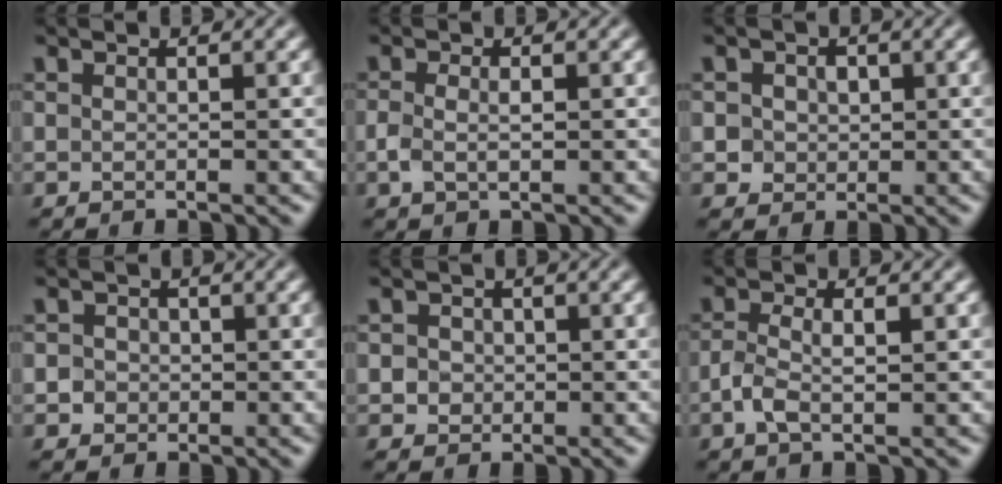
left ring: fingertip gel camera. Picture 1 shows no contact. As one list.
[{"total": 1.8, "force": [-0.3, 1.0, 1.5], "torque": [-0.035, -0.001, -0.005]}, {"total": 2.8, "force": [0.6, 2.5, 1.1], "torque": [-0.013, 0.005, 0.008]}, {"total": 2.3, "force": [0.1, 2.2, 0.7], "torque": [0.009, 0.008, -0.010]}, {"total": 2.3, "force": [0.3, 2.1, 0.7], "torque": [0.005, 0.005, 0.003]}, {"total": 2.3, "force": [-0.5, 1.1, 2.0], "torque": [-0.048, 0.002, -0.011]}]